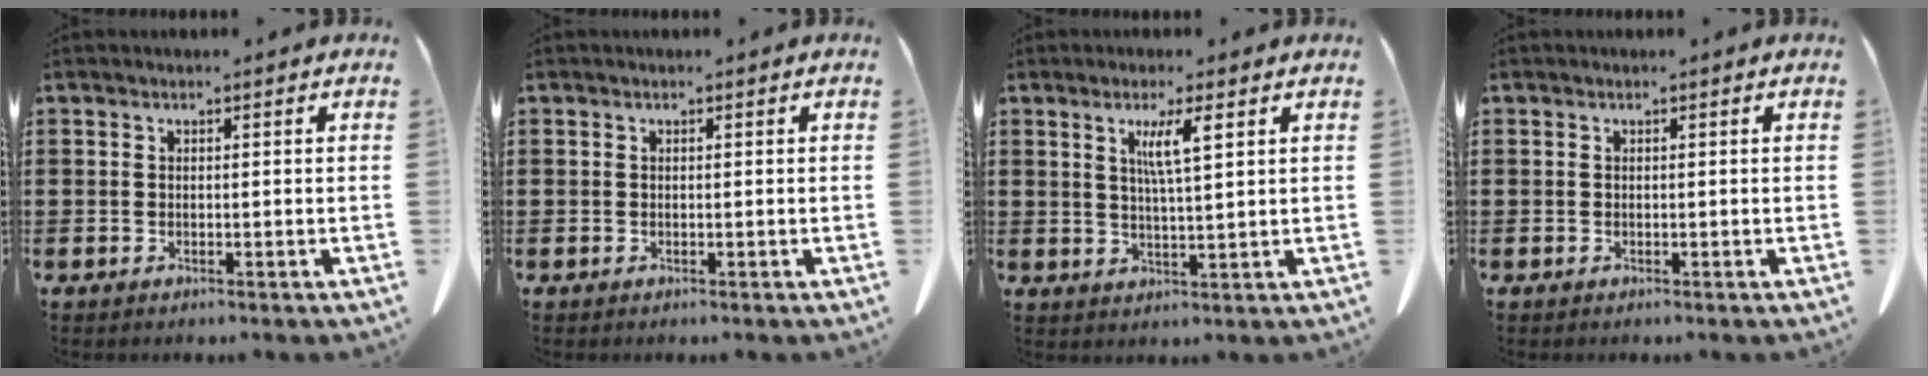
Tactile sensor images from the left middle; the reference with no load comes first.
{"total": 0.0}
{"total": 4.7, "force": [2.2, 0.3, 4.1], "torque": [-0.086, 0.001, 0.035]}
{"total": 0.0}